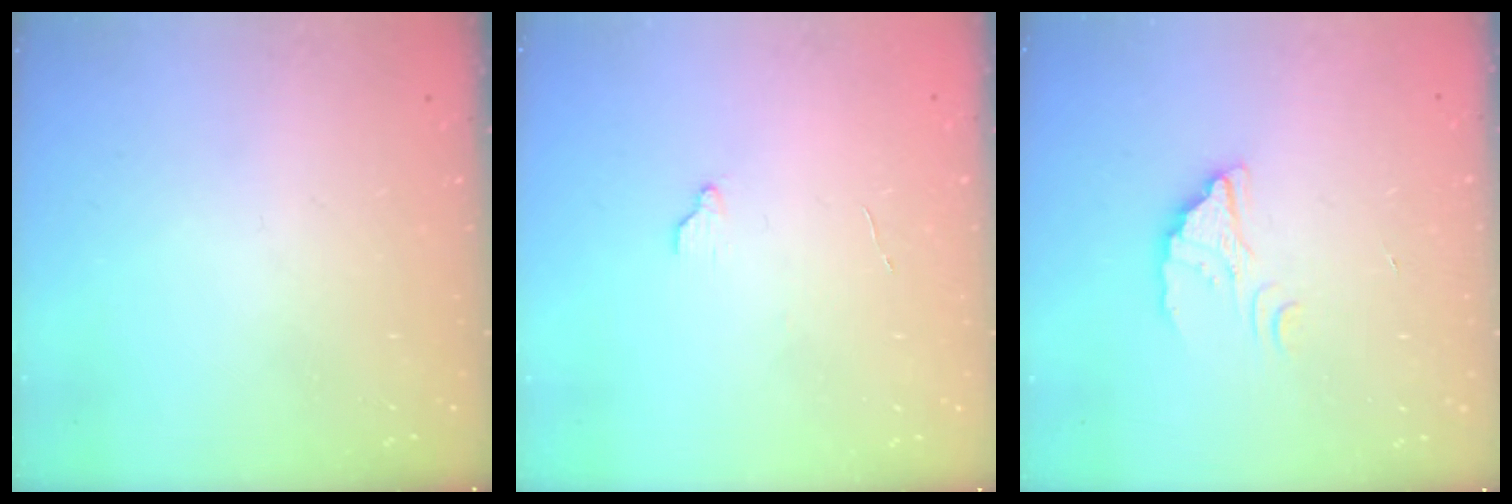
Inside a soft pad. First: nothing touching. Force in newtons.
{"total": 3.4, "press": 3.4, "slide": 0.2}
{"total": 2.1, "press": 2.1, "slide": 0.2}